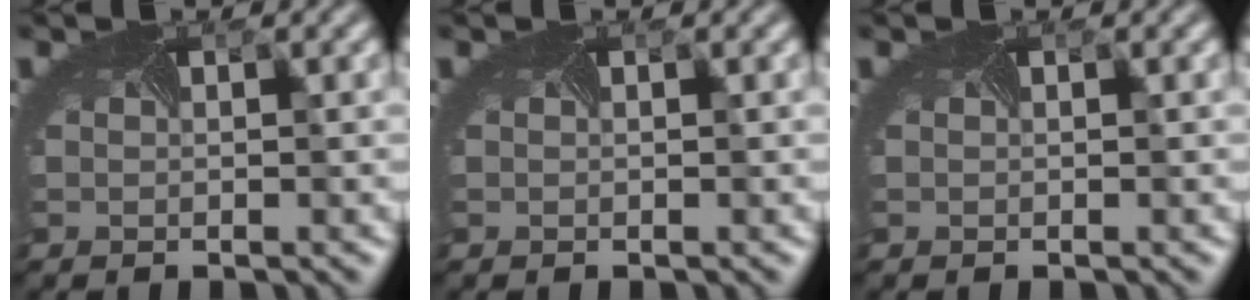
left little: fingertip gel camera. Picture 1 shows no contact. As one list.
[{"total": 0.0}, {"total": 0.0}]